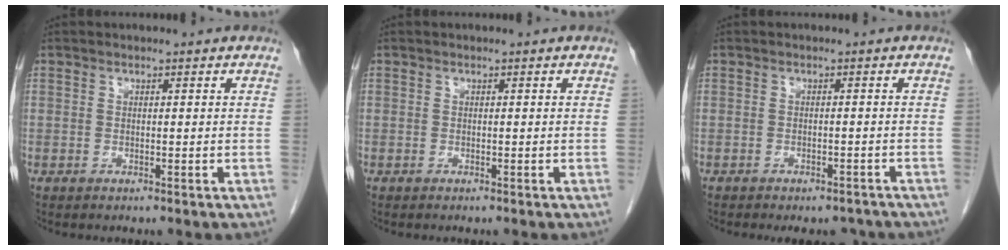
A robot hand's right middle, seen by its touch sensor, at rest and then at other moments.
{"total": 0.0}
{"total": 6.3, "force": [-5.5, 2.4, 1.9], "torque": [-0.017, 0.002, -0.061]}